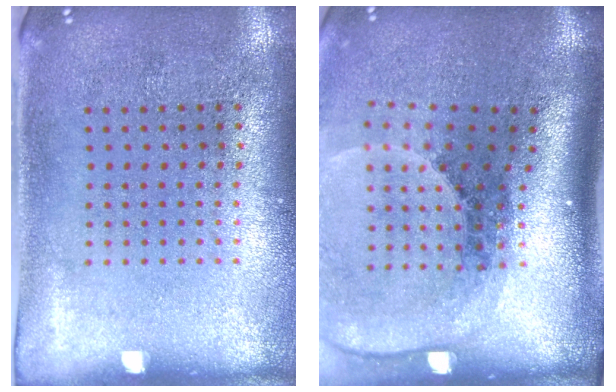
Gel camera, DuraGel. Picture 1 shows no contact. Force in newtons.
{"total": 2.8, "press": 1.9, "slide": 2.0}